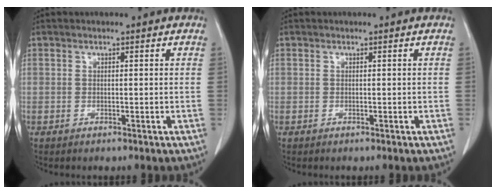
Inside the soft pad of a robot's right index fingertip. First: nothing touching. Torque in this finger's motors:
{"motor_torque": [0.00, 0.00, 0.00, 0.00]}